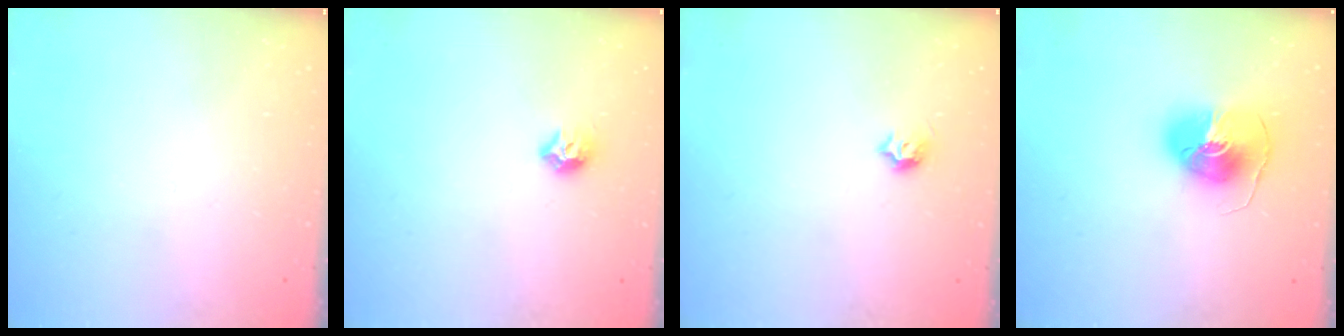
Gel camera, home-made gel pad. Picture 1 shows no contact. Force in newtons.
{"total": 7.9, "press": 7.8, "slide": 1.0}
{"total": 4.1, "press": 4.0, "slide": 0.7}
{"total": 9.9, "press": 9.9, "slide": 1.3}